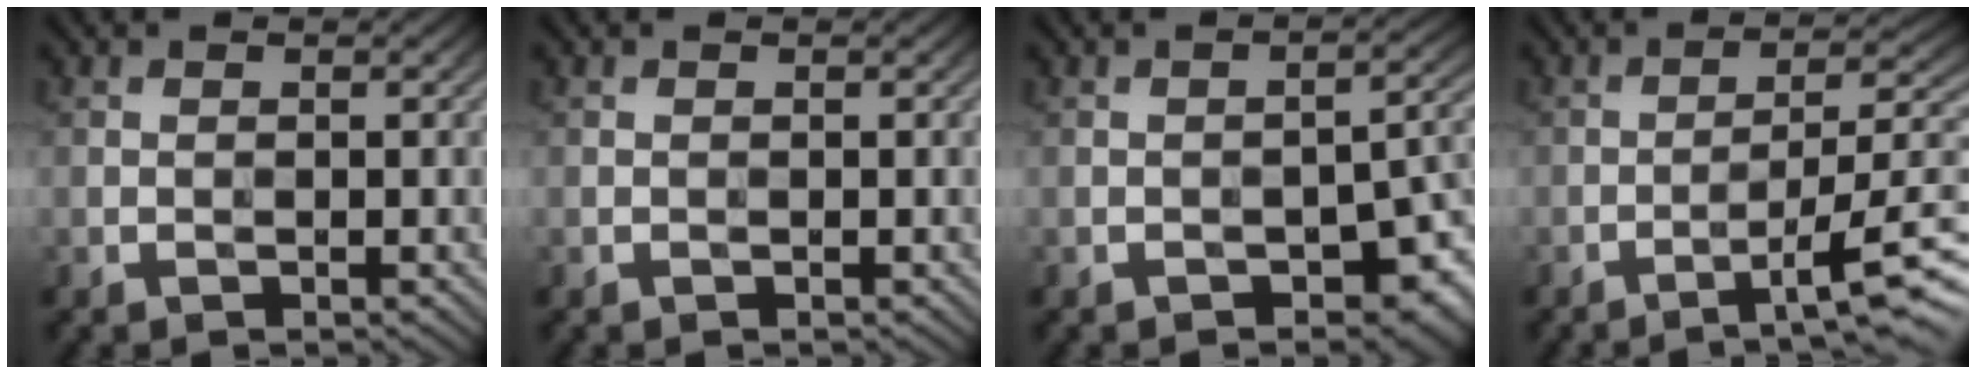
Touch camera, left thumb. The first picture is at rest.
{"total": 0.0}
{"total": 6.8, "force": [-3.5, 3.0, 5.0], "torque": [-0.057, -0.001, -0.048]}
{"total": 8.2, "force": [-4.0, 1.2, 7.1], "torque": [-0.116, 0.009, -0.061]}